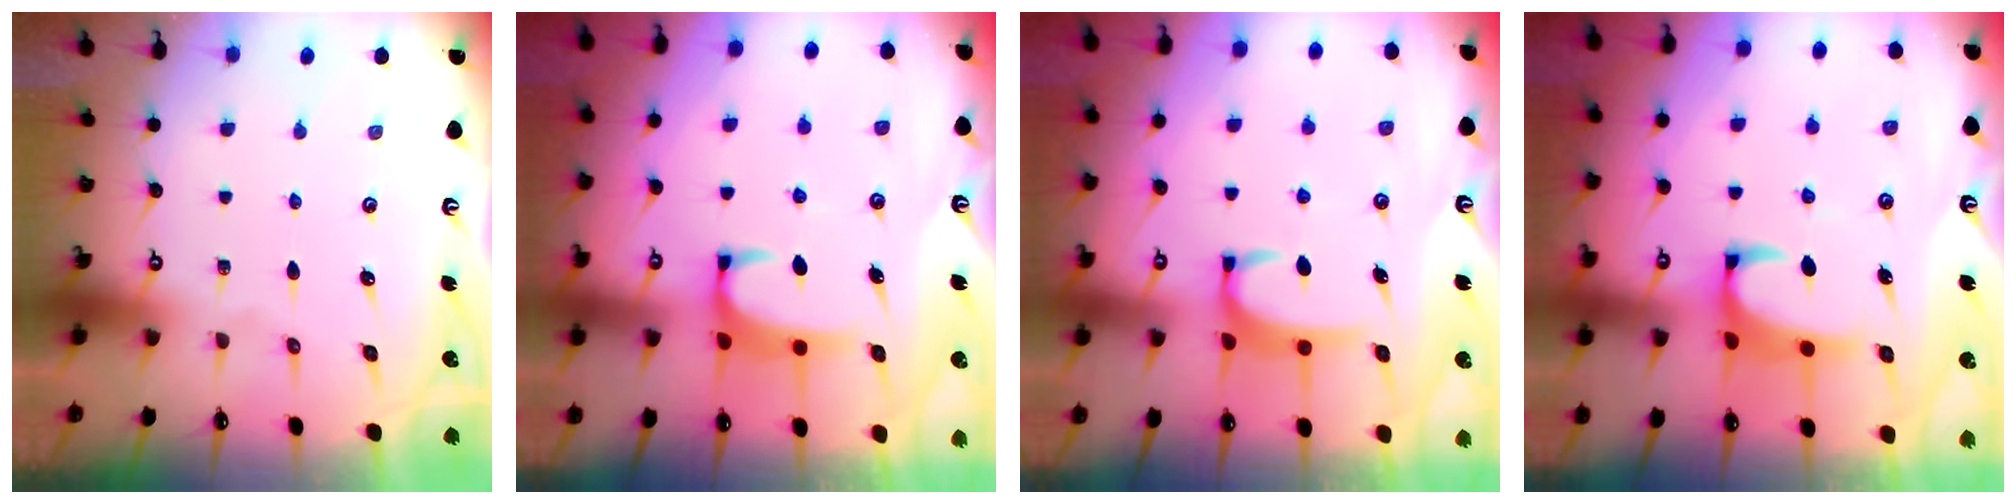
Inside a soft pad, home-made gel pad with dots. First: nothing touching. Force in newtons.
{"total": 2.0, "press": 2.0, "slide": 0.3}
{"total": 3.3, "press": 3.3, "slide": 0.5}
{"total": 2.2, "press": 2.0, "slide": 1.0}